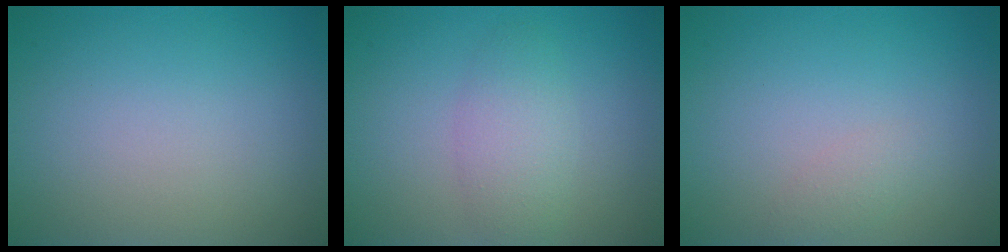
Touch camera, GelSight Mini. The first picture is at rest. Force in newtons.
{"total": 2.8, "press": 2.8, "slide": 0.1}
{"total": 1.0, "press": 1.0, "slide": 0.0}